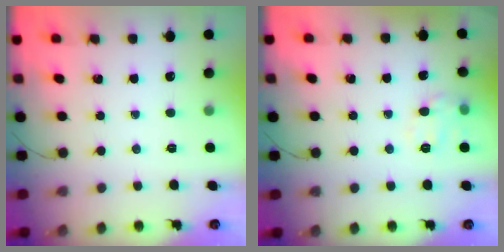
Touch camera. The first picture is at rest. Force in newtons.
{"total": 8.9, "press": 8.9, "slide": 0.5}